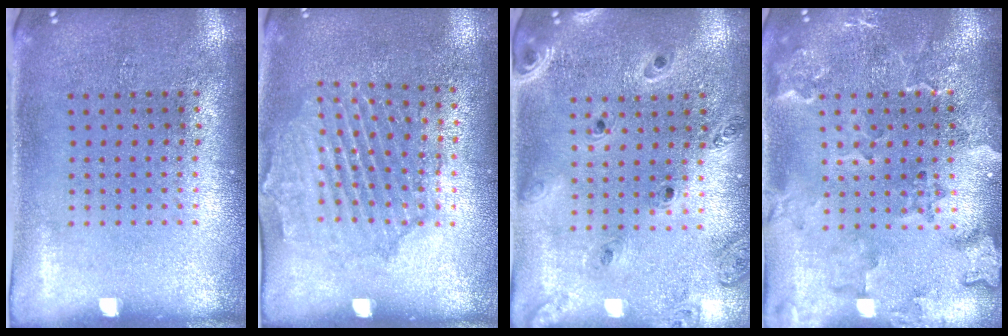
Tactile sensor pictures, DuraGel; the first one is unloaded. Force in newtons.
{"total": 1.6, "press": 1.6, "slide": 0.3}
{"total": 1.3, "press": 1.3, "slide": 0.2}
{"total": 2.3, "press": 2.2, "slide": 0.8}